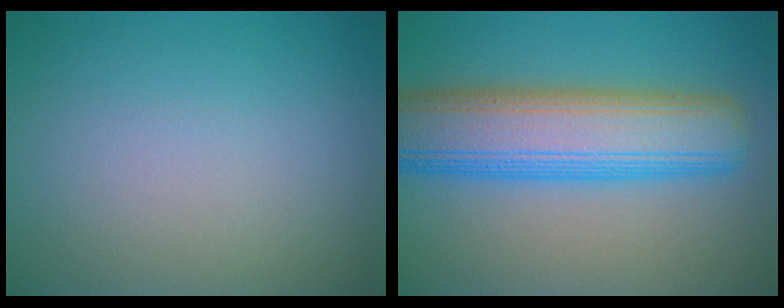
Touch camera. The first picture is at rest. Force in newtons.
{"total": 10.0, "press": 10.0, "slide": 0.3}